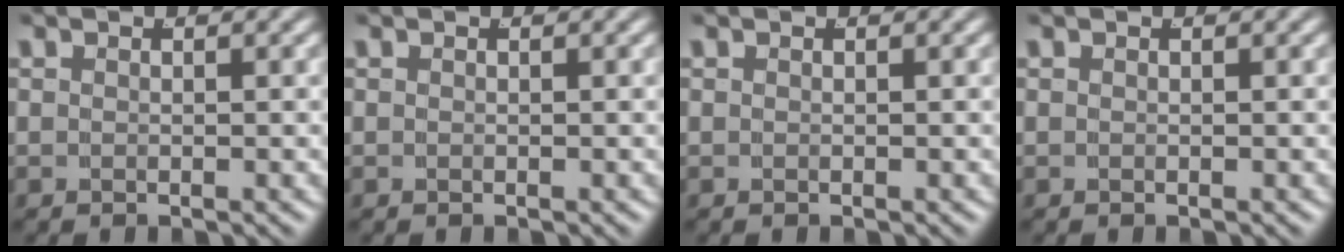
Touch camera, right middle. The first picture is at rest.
{"total": 0.0}
{"total": 0.0}
{"total": 0.0}